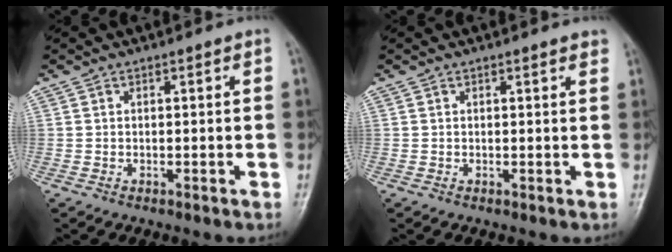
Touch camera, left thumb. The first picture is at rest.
{"total": 1.5, "force": [1.4, 0.2, 0.5], "torque": [-0.004, -0.006, 0.010]}